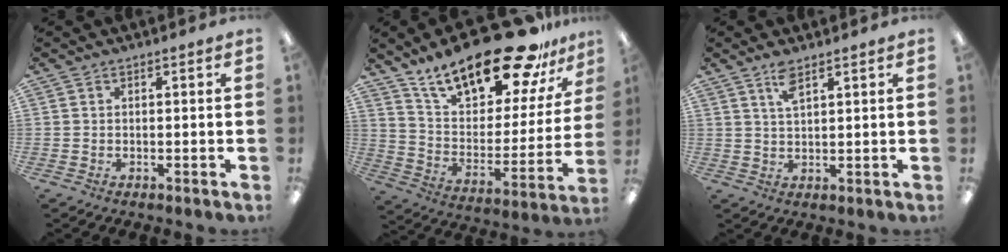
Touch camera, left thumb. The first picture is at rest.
{"total": 25.7, "force": [19.4, 9.1, 14.2], "torque": [-0.227, -0.123, 0.325]}
{"total": 4.4, "force": [2.9, 1.3, 3.0], "torque": [-0.068, 0.001, 0.051]}